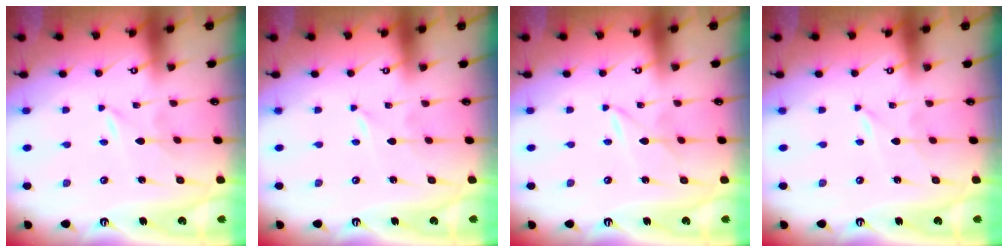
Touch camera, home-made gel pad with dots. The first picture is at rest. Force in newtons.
{"total": 0.0}
{"total": 2.0, "press": 2.0, "slide": 0.3}
{"total": 0.0}